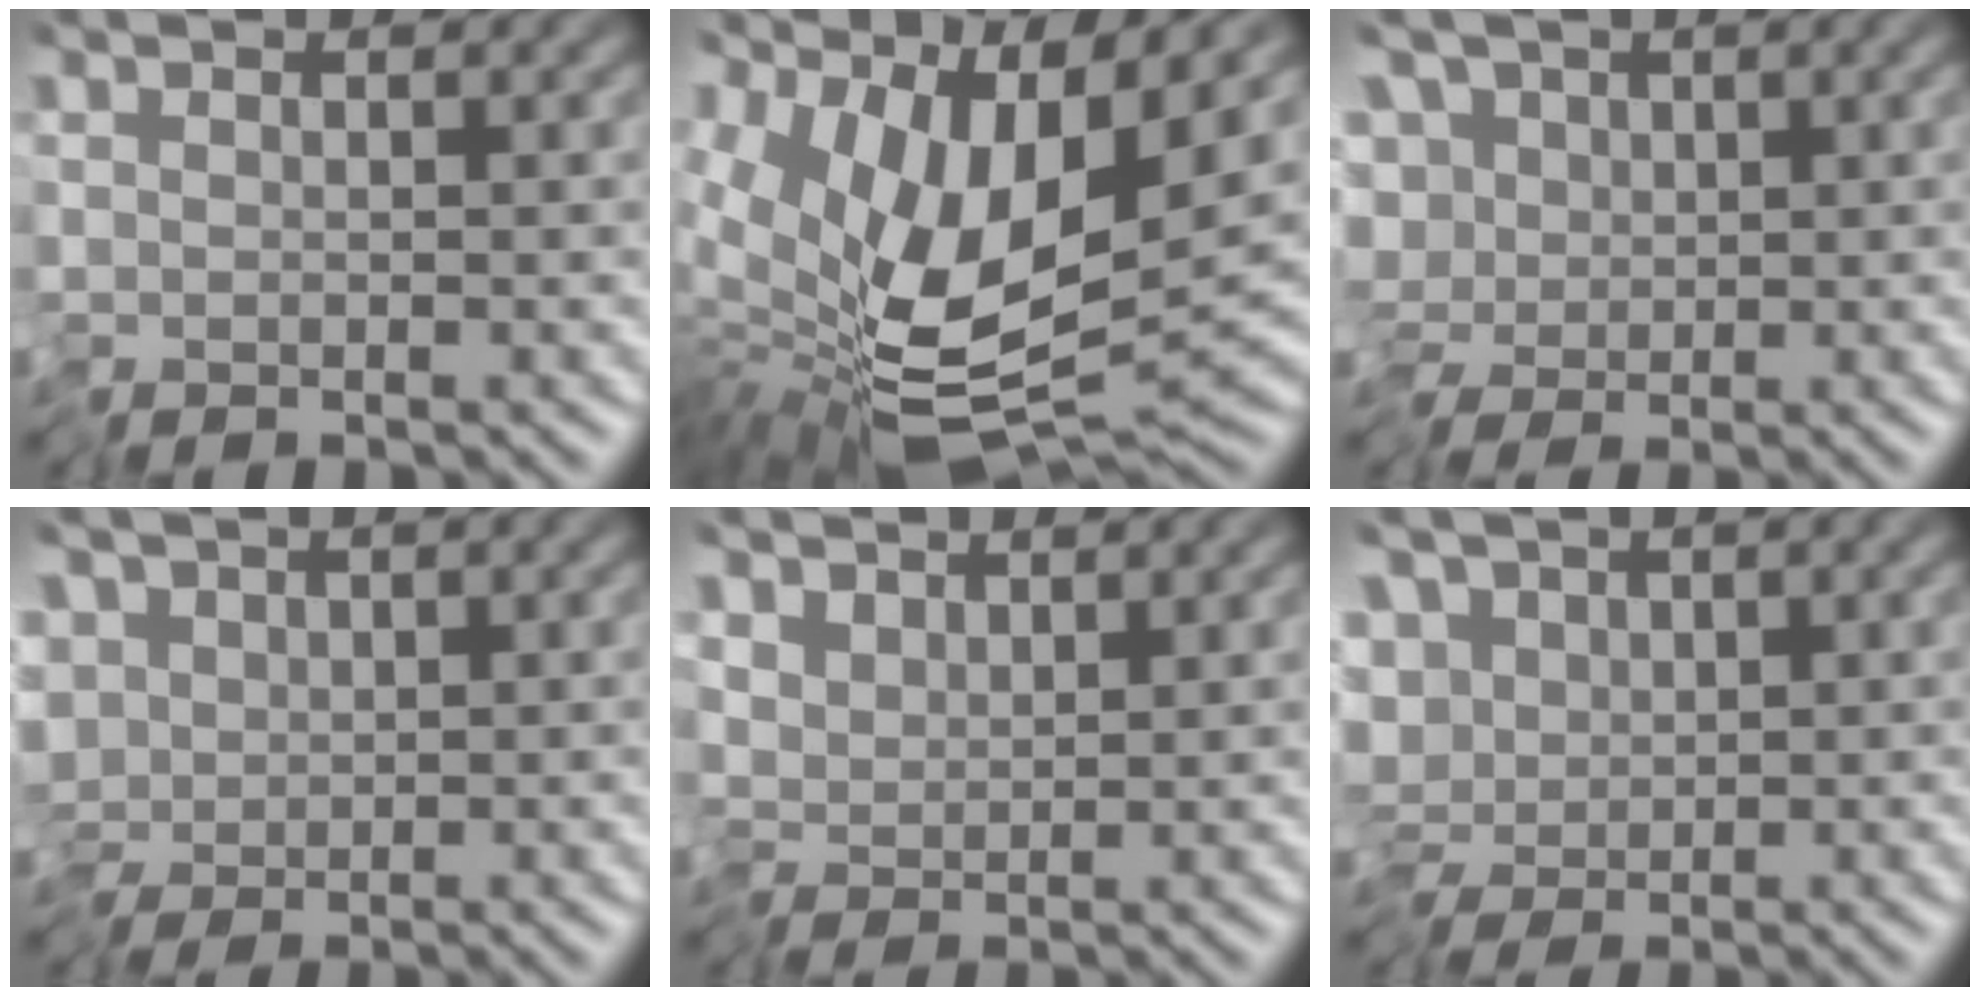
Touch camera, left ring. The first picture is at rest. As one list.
[{"total": 11.3, "force": [4.0, 4.7, 9.4], "torque": [-0.166, -0.004, 0.079]}, {"total": 6.3, "force": [-0.6, 5.0, 3.8], "torque": [-0.043, 0.011, -0.045]}, {"total": 3.8, "force": [-0.6, 2.6, 2.7], "torque": [-0.038, 0.011, -0.017]}, {"total": 1.7, "force": [1.0, 1.0, 0.9], "torque": [-0.015, 0.004, 0.011]}, {"total": 5.7, "force": [-0.1, 4.3, 3.7], "torque": [-0.036, 0.014, -0.022]}]